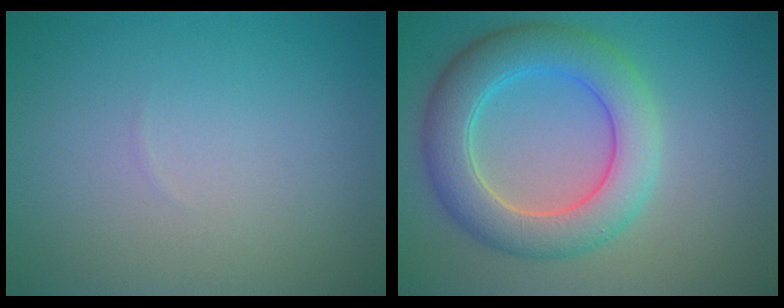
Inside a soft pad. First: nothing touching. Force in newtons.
{"total": 6.5, "press": 6.5, "slide": 0.3}